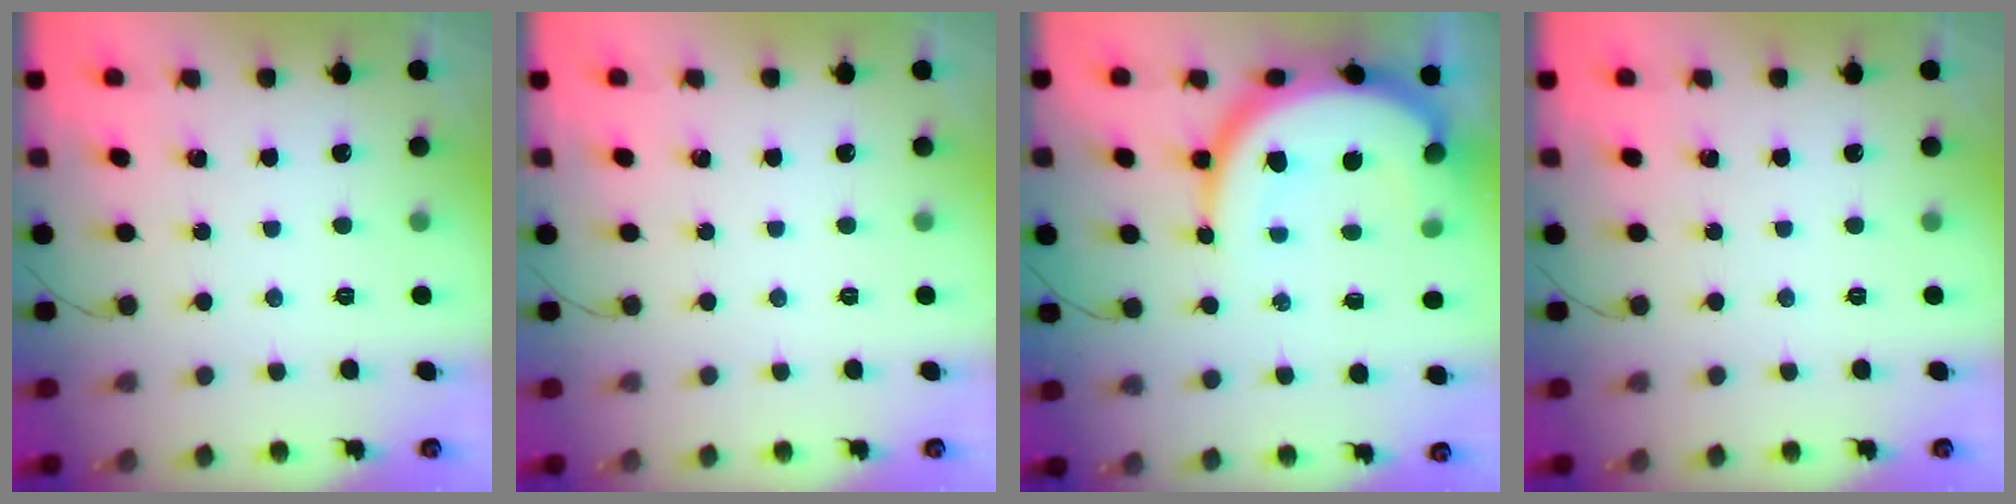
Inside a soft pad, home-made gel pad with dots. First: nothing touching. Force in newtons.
{"total": 0.0}
{"total": 15.7, "press": 15.7, "slide": 1.6}
{"total": 0.0}